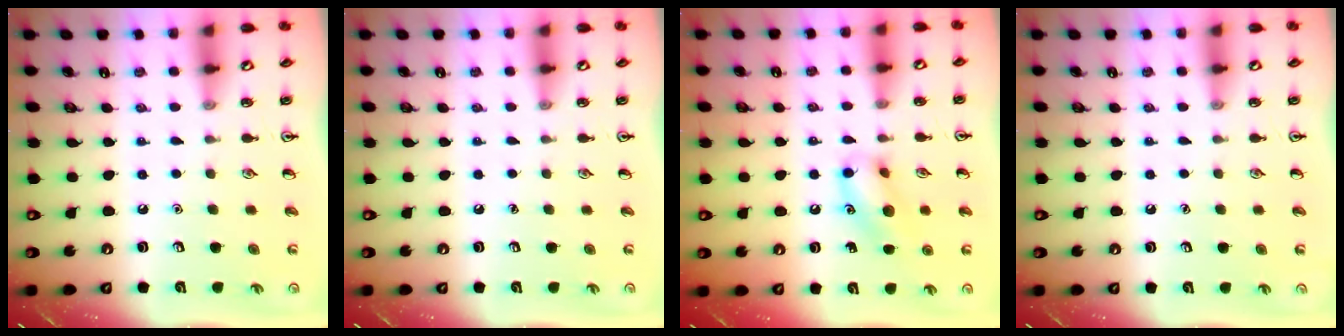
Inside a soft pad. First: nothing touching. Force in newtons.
{"total": 0.0}
{"total": 11.6, "press": 11.5, "slide": 1.6}
{"total": 0.0}